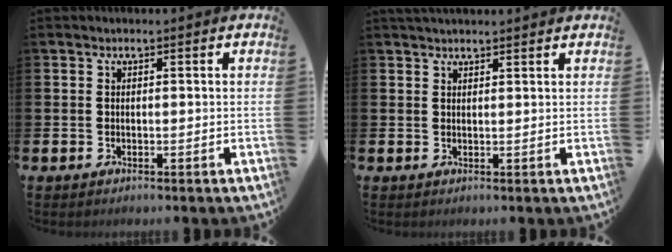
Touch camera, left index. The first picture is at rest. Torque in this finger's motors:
{"motor_torque": [0.83, -1.01, 0.13, 0.07]}